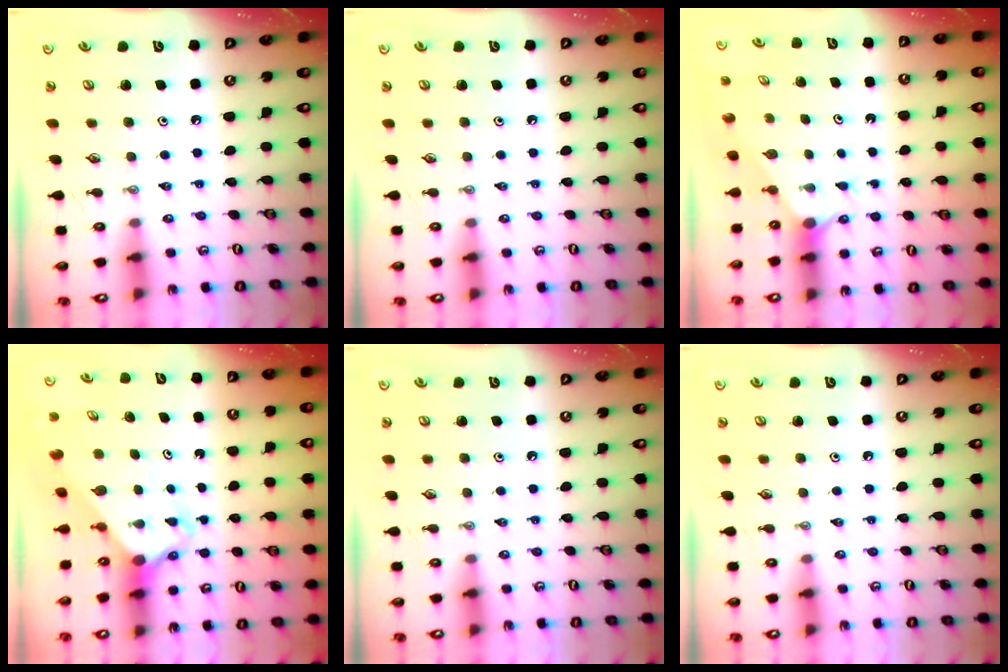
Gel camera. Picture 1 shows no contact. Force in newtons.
{"total": 0.0}
{"total": 1.9, "press": 1.9, "slide": 0.3}
{"total": 2.8, "press": 2.8, "slide": 0.2}
{"total": 0.0}
{"total": 0.0}